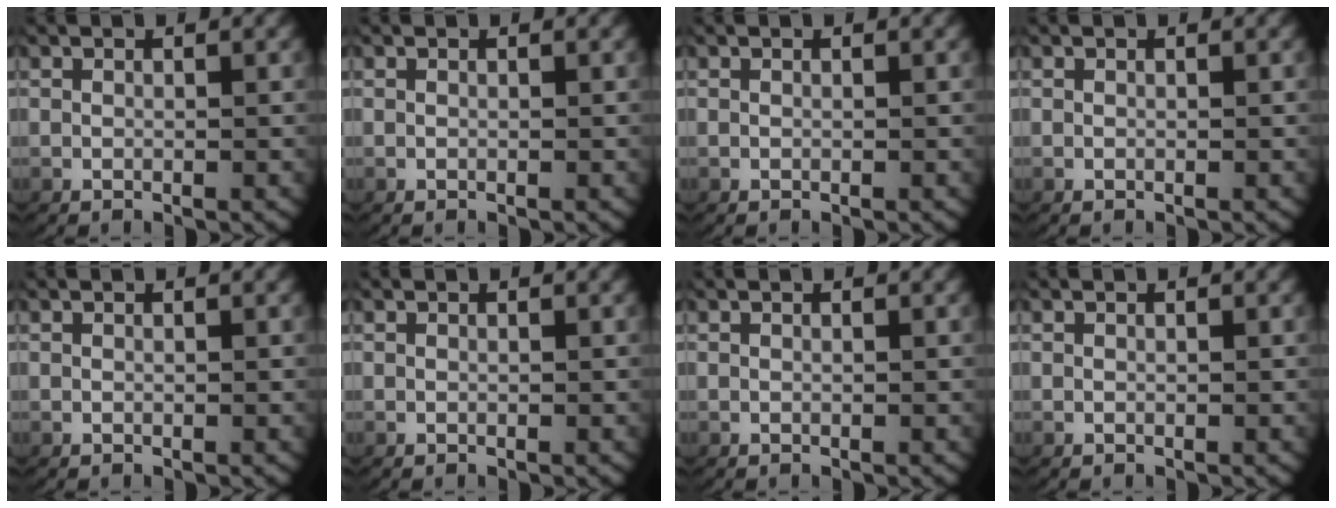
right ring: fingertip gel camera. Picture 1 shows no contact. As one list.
[{"total": 0.0}, {"total": 0.0}, {"total": 0.0}, {"total": 0.0}, {"total": 0.0}, {"total": 0.0}, {"total": 0.0}]